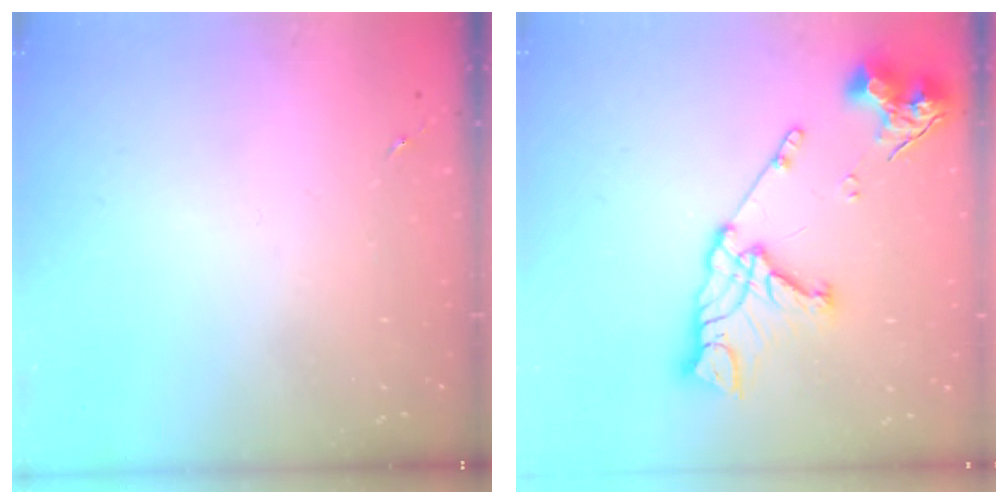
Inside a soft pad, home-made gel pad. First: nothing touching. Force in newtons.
{"total": 17.1, "press": 17.0, "slide": 1.9}